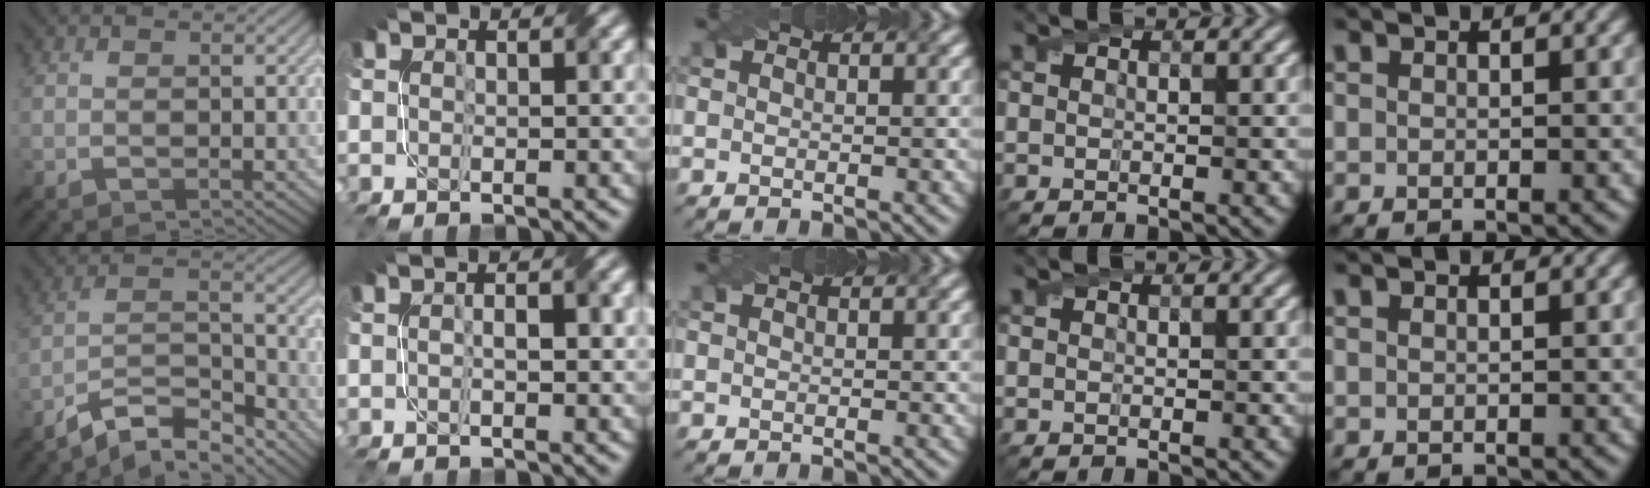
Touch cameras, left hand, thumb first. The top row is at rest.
{"thumb": {"total": 9.1, "force": [-7.6, 2.1, 4.4], "torque": [-0.076, 0.011, -0.150]}, "index": {"total": 1.6, "force": [-0.1, 0.4, 1.5], "torque": [-0.028, 0.004, -0.002]}}